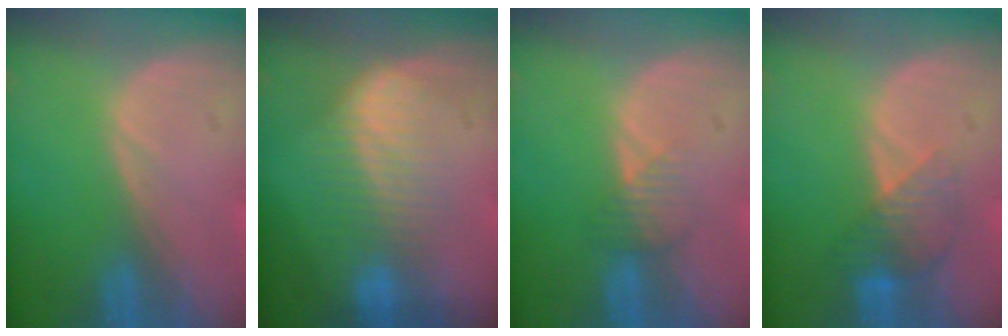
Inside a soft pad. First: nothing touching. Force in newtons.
{"total": 7.1, "press": 6.5, "slide": 2.9}
{"total": 2.4, "press": 2.4, "slide": 0.1}
{"total": 4.2, "press": 4.2, "slide": 0.4}